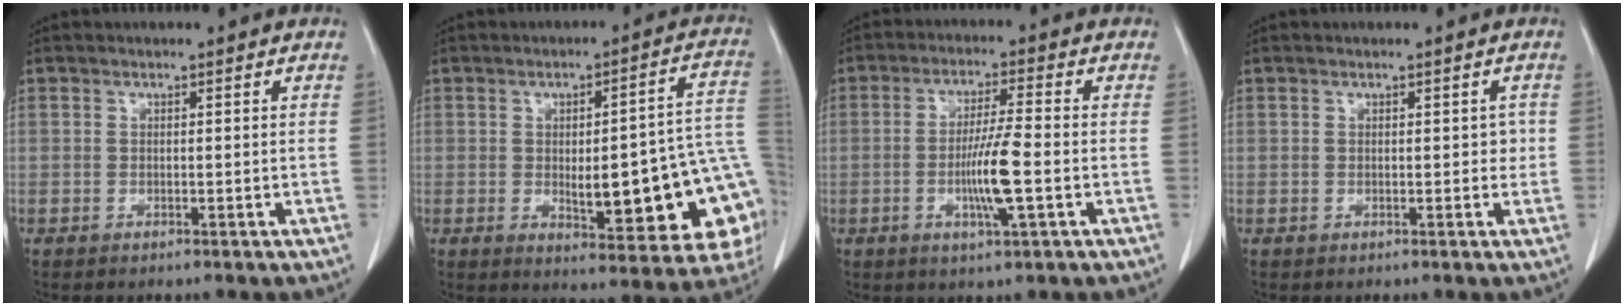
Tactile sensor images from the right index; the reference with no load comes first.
{"total": 20.1, "force": [-3.4, 5.0, 19.2], "torque": [-0.171, 0.027, -0.019]}
{"total": 7.5, "force": [-1.8, 0.0, 7.3], "torque": [-0.141, -0.006, -0.033]}
{"total": 1.5, "force": [0.1, 1.1, 1.0], "torque": [-0.005, 0.010, 0.001]}